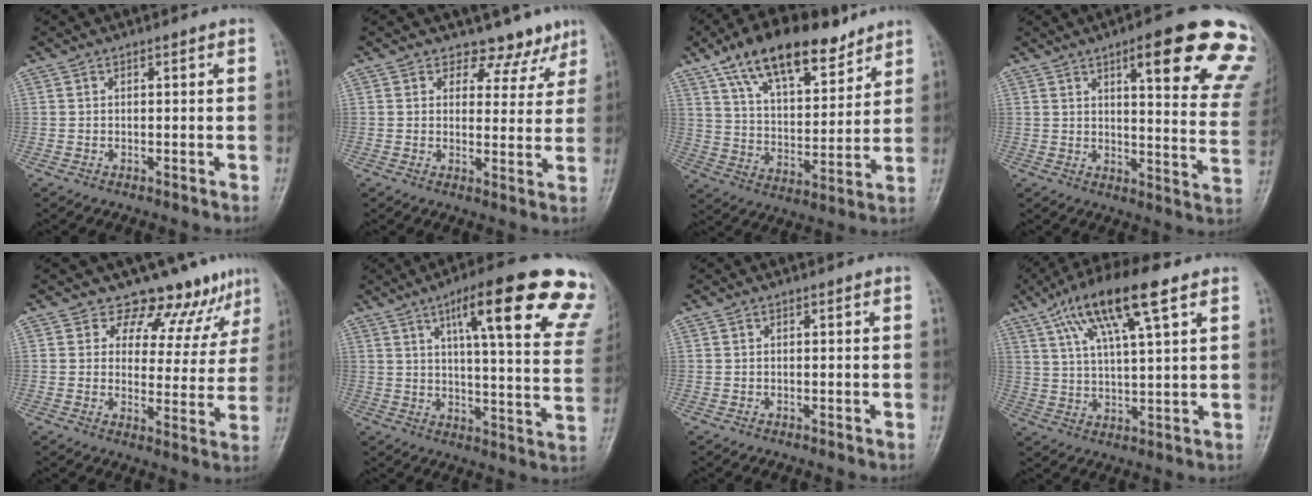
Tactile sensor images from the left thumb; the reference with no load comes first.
{"total": 6.3, "force": [5.0, 3.9, 0.4], "torque": [0.030, -0.034, 0.052]}
{"total": 17.9, "force": [11.7, 7.9, 10.9], "torque": [-0.147, -0.043, 0.206]}
{"total": 21.3, "force": [12.3, 4.6, 16.8], "torque": [-0.185, -0.042, 0.144]}
{"total": 9.7, "force": [8.2, 4.7, 2.1], "torque": [0.012, -0.058, 0.100]}
{"total": 24.9, "force": [14.5, 5.3, 19.5], "torque": [-0.237, -0.034, 0.178]}
{"total": 0.0}
{"total": 14.5, "force": [7.4, 3.2, 12.0], "torque": [-0.218, -0.004, 0.134]}